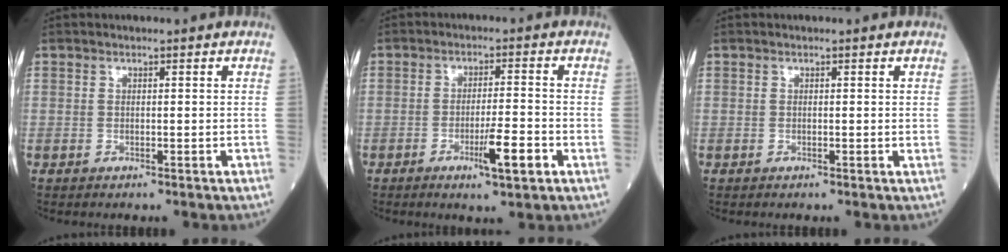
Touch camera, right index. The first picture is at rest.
{"total": 6.1, "force": [-2.7, 0.5, 5.5], "torque": [-0.089, -0.005, -0.043]}
{"total": 0.0}